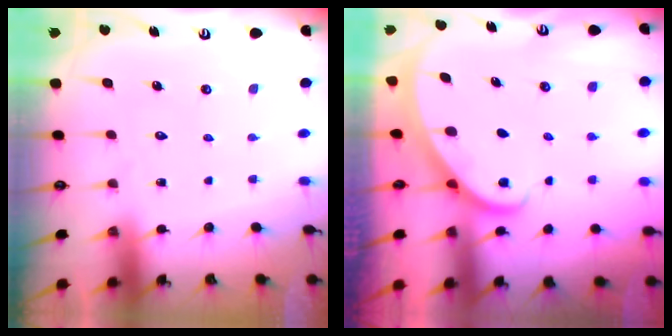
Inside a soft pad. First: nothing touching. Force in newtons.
{"total": 1.9, "press": 1.9, "slide": 0.2}